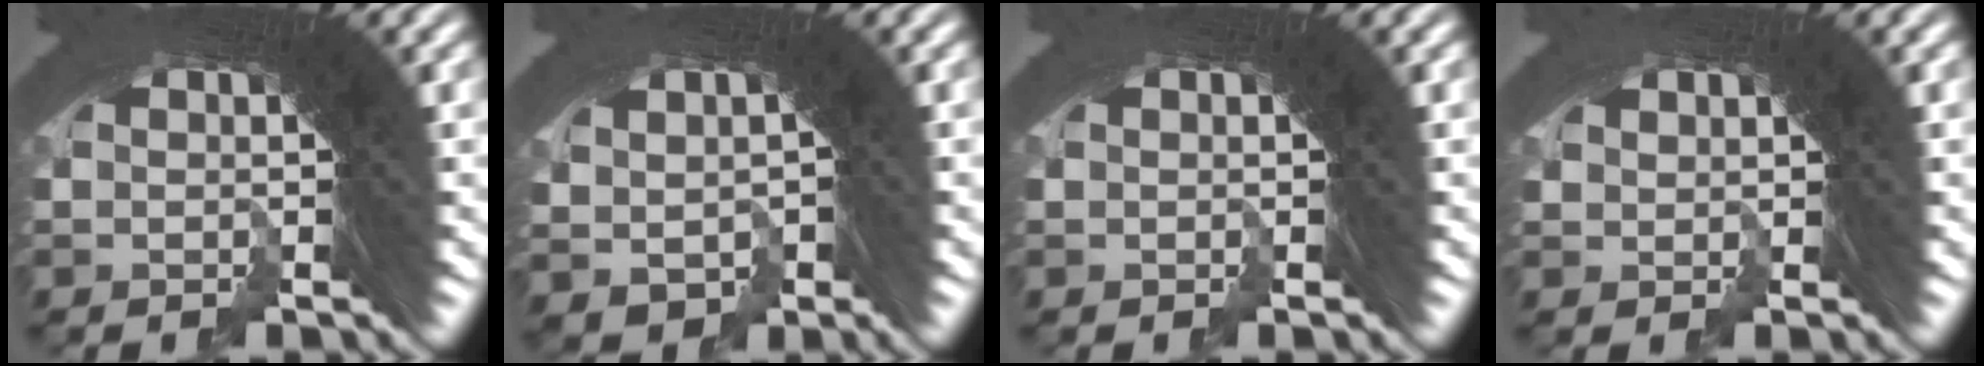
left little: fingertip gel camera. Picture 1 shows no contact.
{"total": 5.1, "force": [-2.4, 4.3, 1.2], "torque": [-0.048, -0.037, -0.020]}
{"total": 0.0}
{"total": 1.1, "force": [-0.7, 0.2, -0.8], "torque": [-0.002, -0.012, -0.004]}